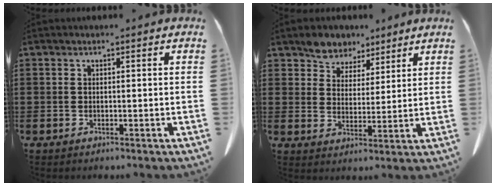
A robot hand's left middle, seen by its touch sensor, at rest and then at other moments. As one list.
[{"total": 5.2, "force": [4.5, 2.7, -0.1], "torque": [-0.025, -0.012, 0.085]}]